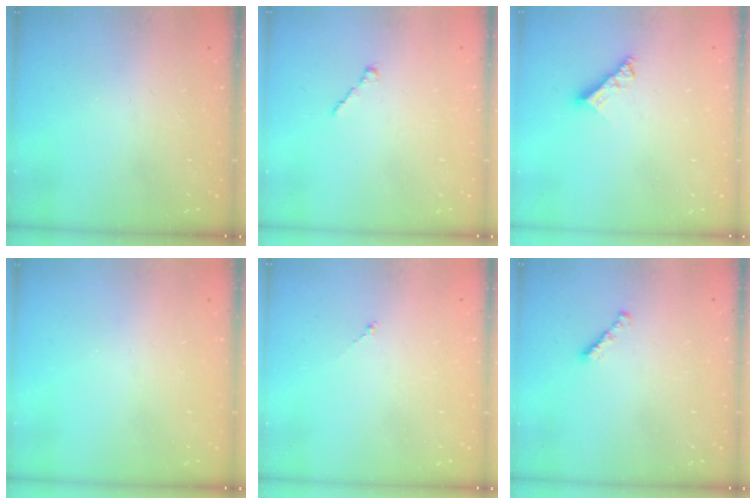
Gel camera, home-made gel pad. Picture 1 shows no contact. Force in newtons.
{"total": 1.7, "press": 1.7, "slide": 0.5}
{"total": 6.6, "press": 6.6, "slide": 0.6}
{"total": 0.0}
{"total": 0.7, "press": 0.6, "slide": 0.4}
{"total": 1.6, "press": 1.5, "slide": 0.4}